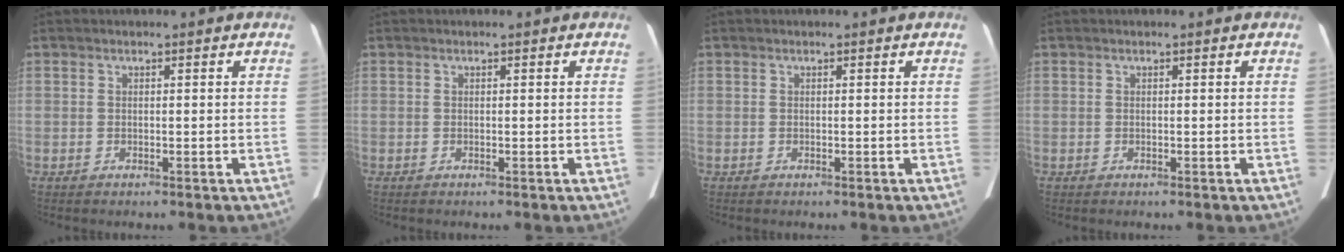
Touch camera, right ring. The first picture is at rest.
{"total": 0.0}
{"total": 0.0}
{"total": 0.0}